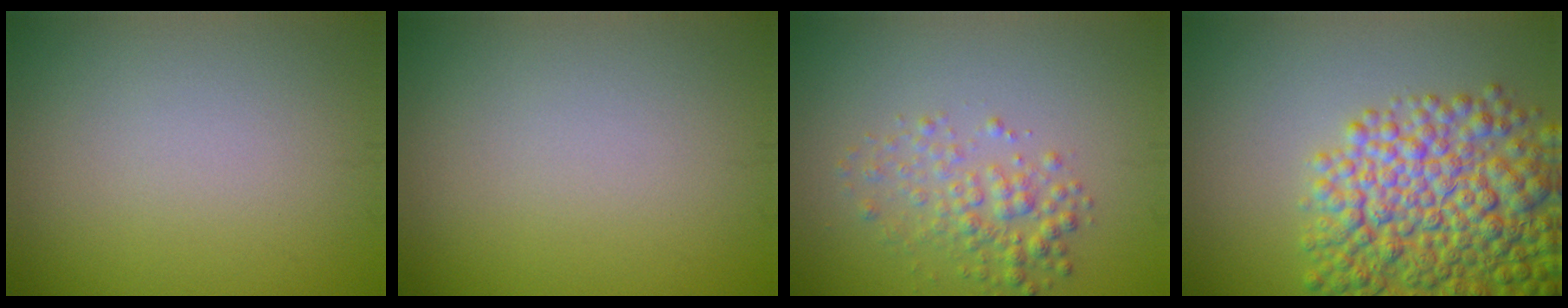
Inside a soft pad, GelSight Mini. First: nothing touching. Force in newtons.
{"total": 0.0}
{"total": 2.8, "press": 2.8, "slide": 0.0}
{"total": 10.0, "press": 10.0, "slide": 0.3}